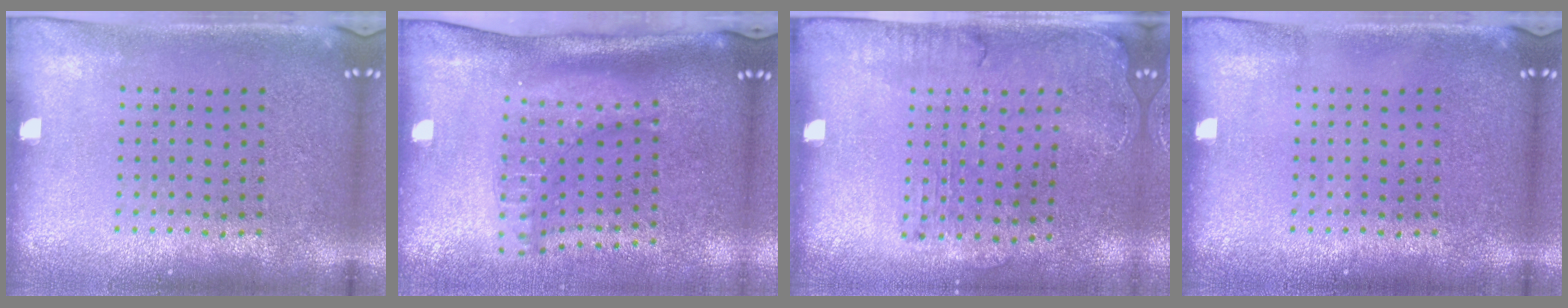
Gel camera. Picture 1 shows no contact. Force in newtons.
{"total": 2.2, "press": 1.6, "slide": 1.5}
{"total": 1.6, "press": 1.4, "slide": 0.8}
{"total": 0.0}